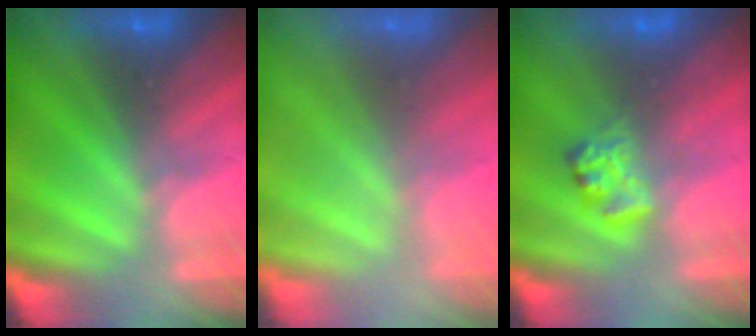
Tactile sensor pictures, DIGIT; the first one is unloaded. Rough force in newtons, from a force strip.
{"total": 7.5}
{"total": 2.3}